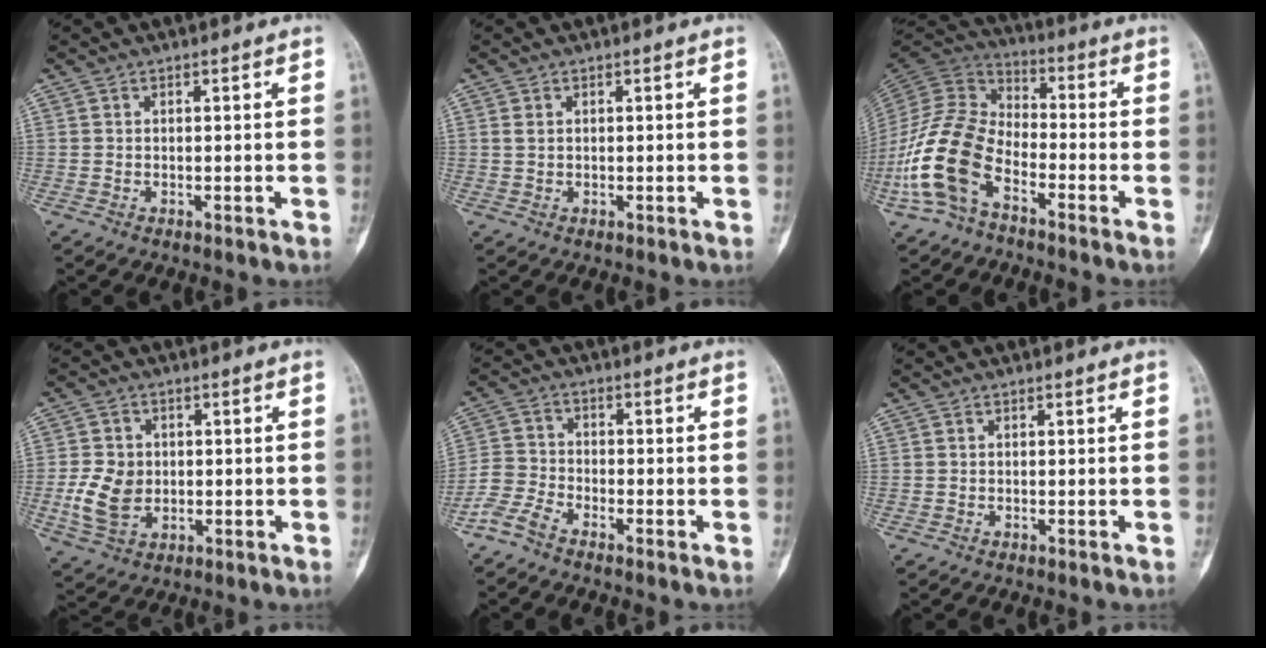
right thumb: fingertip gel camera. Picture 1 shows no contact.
{"total": 1.0, "force": [0.4, 0.7, 0.6], "torque": [-0.015, 0.003, 0.011]}
{"total": 15.4, "force": [-6.8, 8.9, 10.7], "torque": [-0.219, 0.054, -0.145]}
{"total": 8.4, "force": [-0.7, 6.5, 5.3], "torque": [-0.092, -0.001, -0.006]}
{"total": 4.5, "force": [-3.7, 1.7, 1.9], "torque": [-0.042, 0.008, -0.089]}
{"total": 0.0}